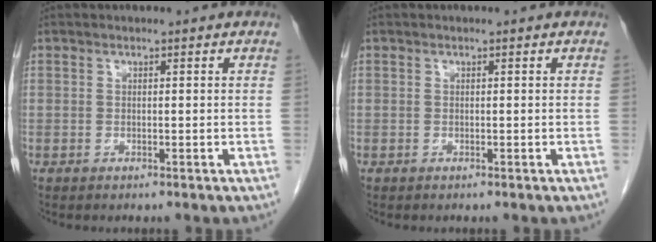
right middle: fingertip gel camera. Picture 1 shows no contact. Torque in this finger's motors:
{"motor_torque": [-0.09, 0.20, -0.01, -0.01]}